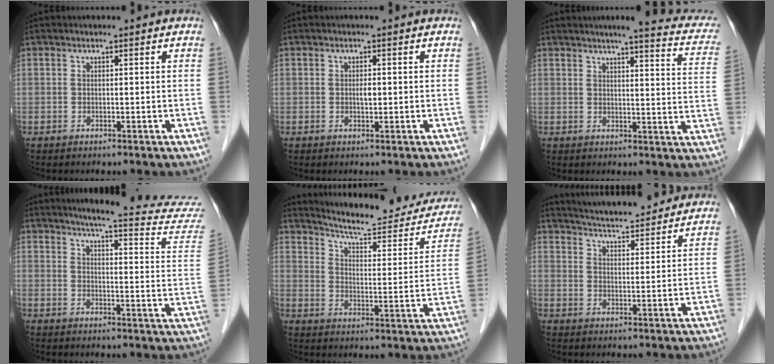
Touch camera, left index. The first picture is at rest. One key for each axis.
{"total": 1.1, "fx": -0.1, "fy": 0.5, "fz": 1.0, "tx": -0.021, "ty": 0.000, "tz": -0.003}
{"total": 14.1, "fx": 11.5, "fy": 1.8, "fz": 8.0, "tx": -0.090, "ty": -0.010, "tz": 0.113}
{"total": 21.1, "fx": 19.9, "fy": 0.4, "fz": 7.1, "tx": -0.082, "ty": -0.089, "tz": 0.222}
{"total": 20.9, "fx": 19.2, "fy": 3.5, "fz": 7.6, "tx": -0.097, "ty": -0.044, "tz": 0.243}
{"total": 17.8, "fx": 16.5, "fy": 2.4, "fz": 6.3, "tx": -0.095, "ty": 0.018, "tz": 0.226}